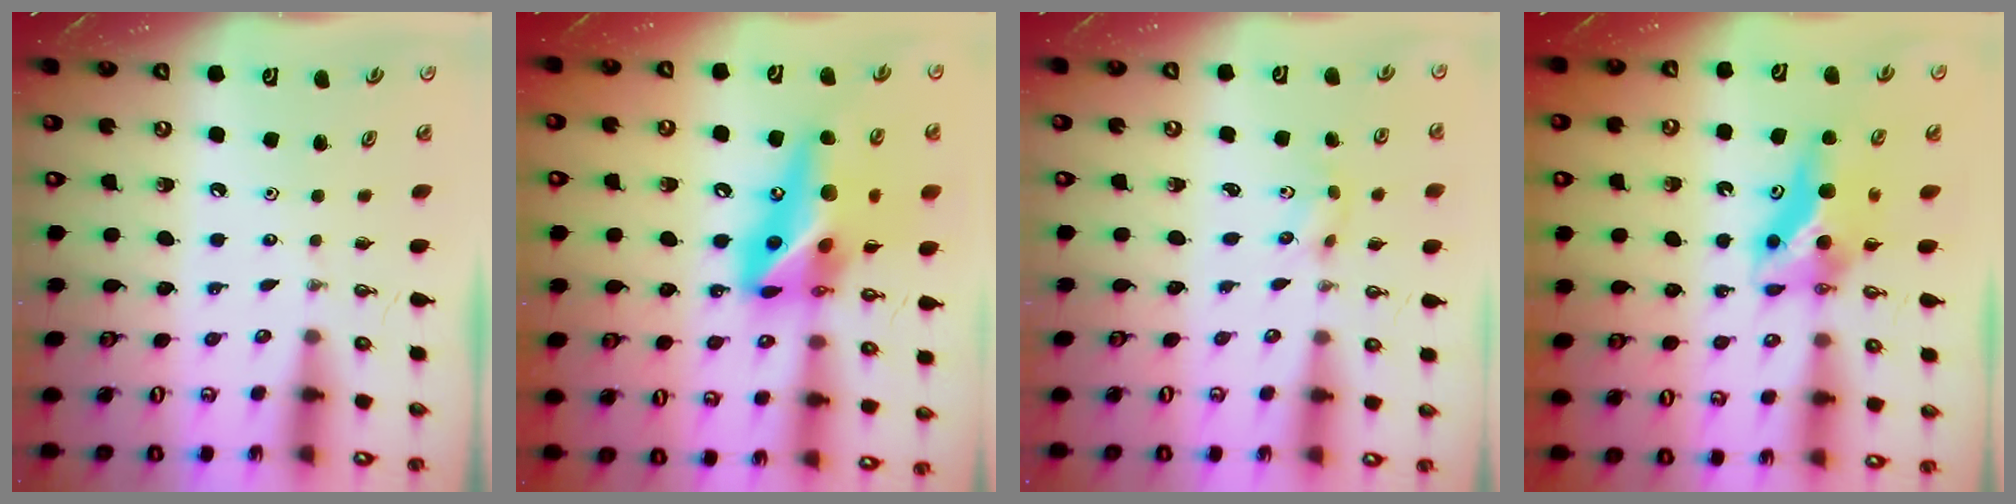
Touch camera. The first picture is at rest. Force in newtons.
{"total": 21.6, "press": 21.3, "slide": 3.3}
{"total": 2.9, "press": 2.7, "slide": 1.2}
{"total": 9.4, "press": 9.0, "slide": 2.7}